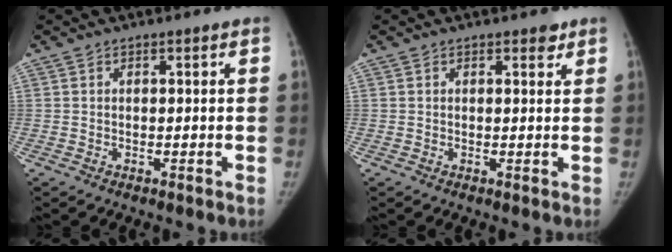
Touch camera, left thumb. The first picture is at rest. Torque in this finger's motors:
{"motor_torque": [0.12, -0.13, 0.71, -0.33, 0.04]}